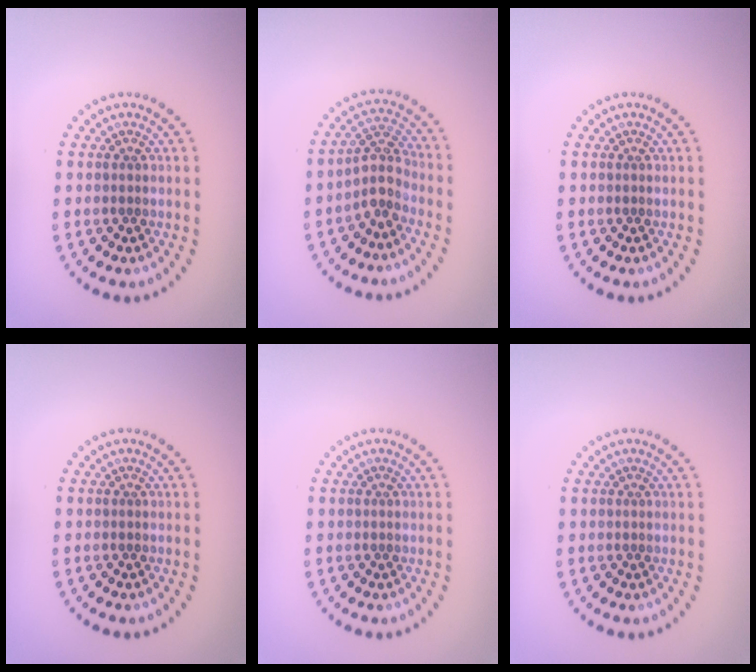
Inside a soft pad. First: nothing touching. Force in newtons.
{"total": 2.9, "press": 2.3, "slide": 1.8}
{"total": 0.0}
{"total": 0.0}
{"total": 0.0}
{"total": 0.0}